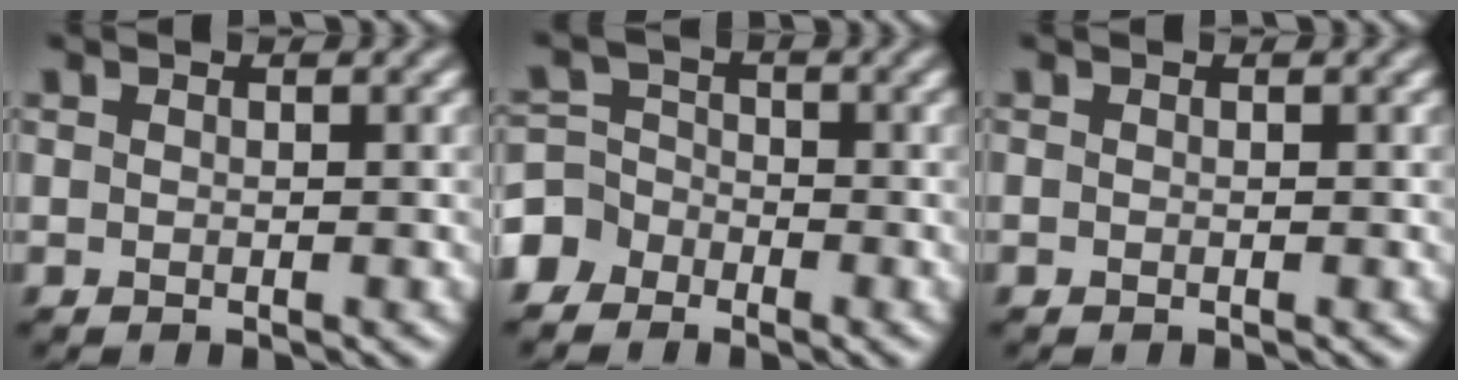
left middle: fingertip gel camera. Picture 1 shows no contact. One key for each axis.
{"total": 4.2, "fx": -2.7, "fy": 3.1, "fz": 0.7, "tx": 0.005, "ty": 0.010, "tz": -0.067}
{"total": 0.0}